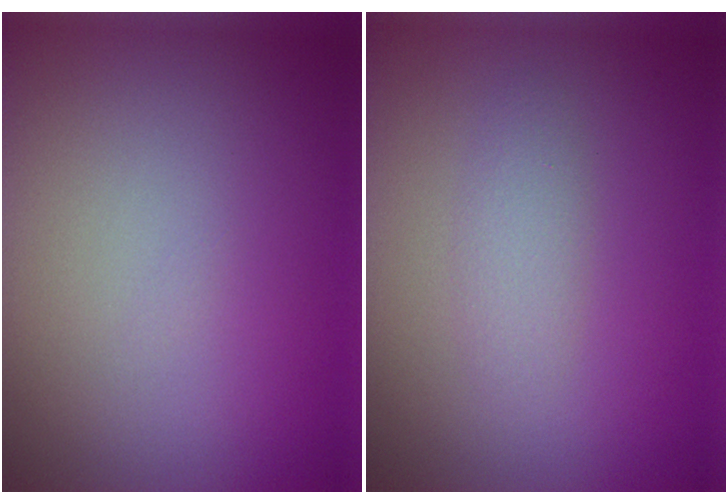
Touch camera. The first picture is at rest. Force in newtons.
{"total": 1.6, "press": 1.6, "slide": 0.0}